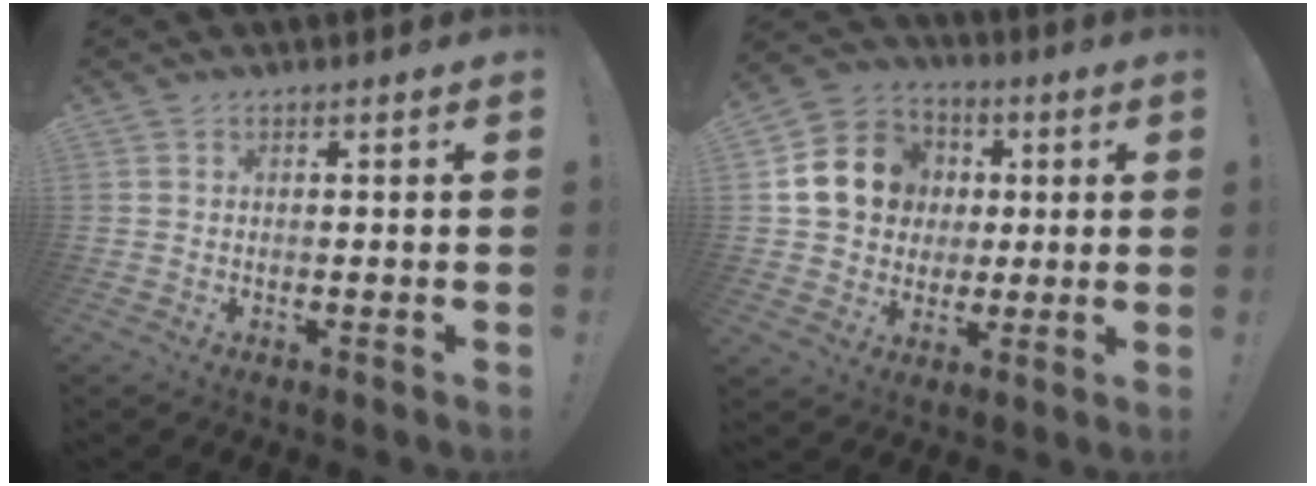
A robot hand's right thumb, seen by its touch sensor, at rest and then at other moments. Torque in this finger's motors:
{"motor_torque": [1.44, 1.63, 0.60, -0.07, 0.14]}